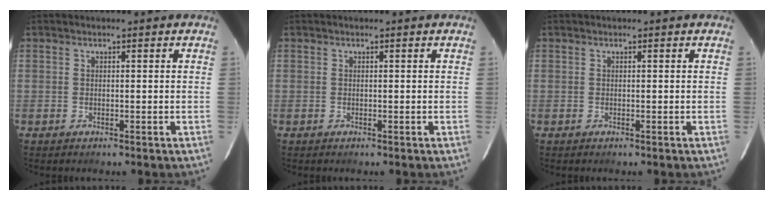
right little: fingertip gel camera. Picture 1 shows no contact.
{"total": 0.0}
{"total": 0.0}